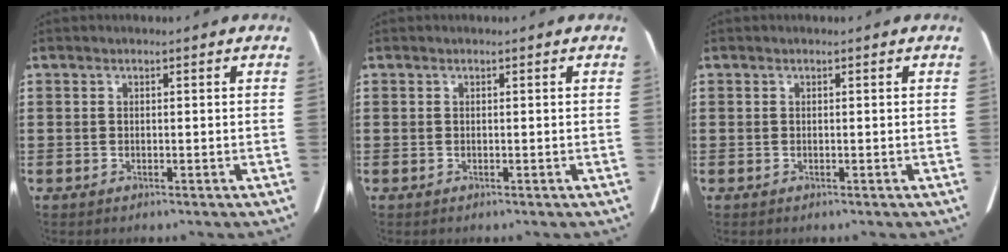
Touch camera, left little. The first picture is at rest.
{"total": 0.0}
{"total": 0.0}